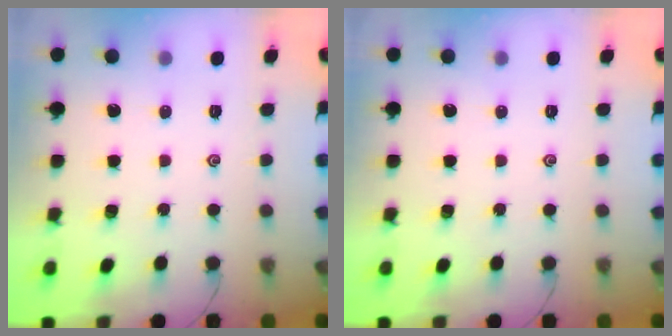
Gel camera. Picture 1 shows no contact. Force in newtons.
{"total": 0.0}